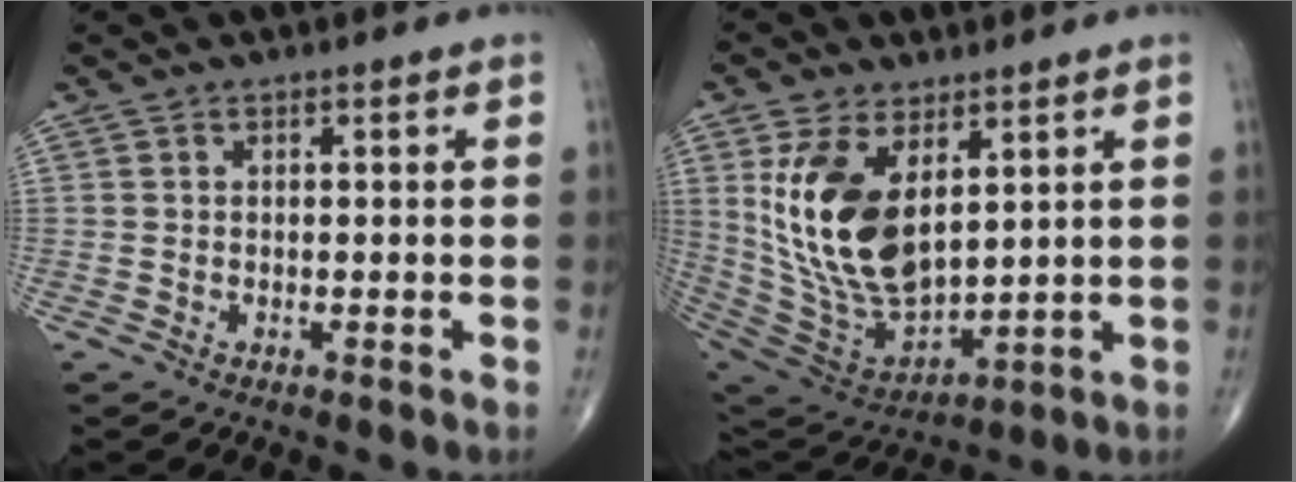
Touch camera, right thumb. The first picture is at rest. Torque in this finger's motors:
{"motor_torque": [-0.93, 2.15, 0.26, -0.06, 0.28]}